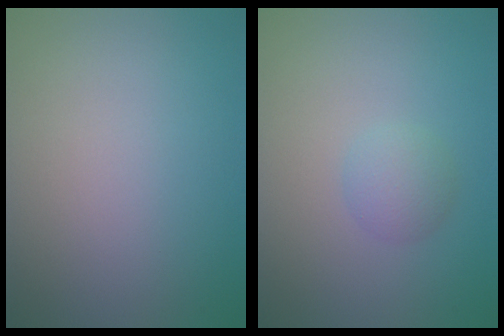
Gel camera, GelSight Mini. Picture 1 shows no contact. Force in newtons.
{"total": 1.7, "press": 1.7, "slide": 0.0}